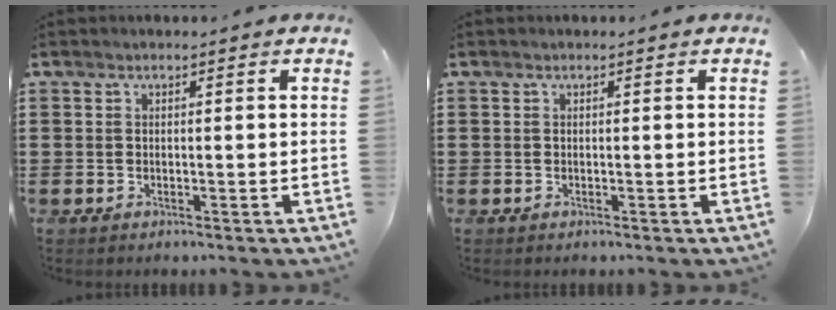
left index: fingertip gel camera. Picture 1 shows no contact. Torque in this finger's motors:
{"motor_torque": [0.00, 0.00, 0.00, 0.00]}